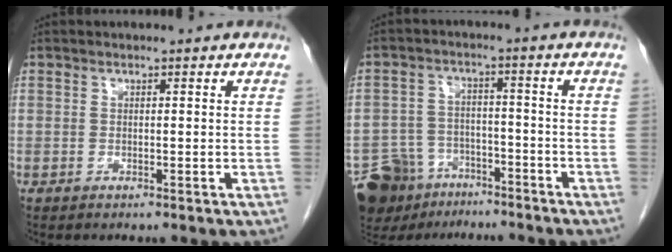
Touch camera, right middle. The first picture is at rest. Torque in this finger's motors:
{"motor_torque": [0.99, -0.96, 0.12, 0.00]}